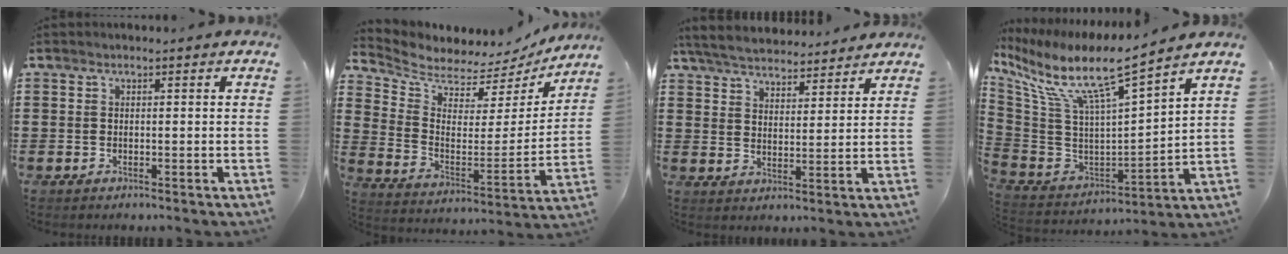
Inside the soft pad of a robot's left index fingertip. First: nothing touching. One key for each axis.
{"total": 5.5, "fx": 5.2, "fy": 1.5, "fz": 0.1, "tx": -0.042, "ty": -0.051, "tz": 0.089}
{"total": 5.3, "fx": 5.1, "fy": 0.7, "fz": 0.9, "tx": -0.040, "ty": -0.022, "tz": 0.092}
{"total": 10.5, "fx": 7.3, "fy": 1.0, "fz": 7.5, "tx": -0.170, "ty": -0.054, "tz": 0.117}